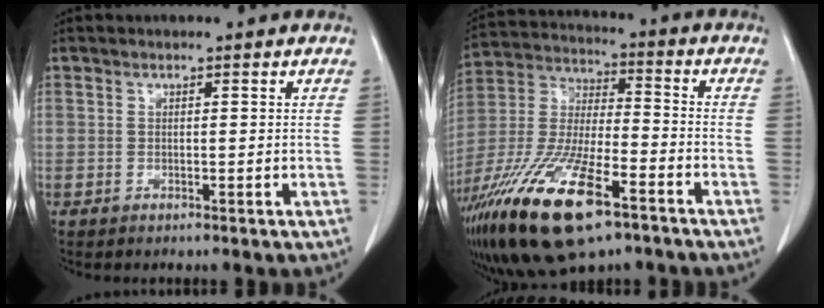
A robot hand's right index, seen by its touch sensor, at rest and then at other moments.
{"total": 21.2, "force": [-12.3, 6.0, 16.2], "torque": [-0.356, -0.039, -0.225]}